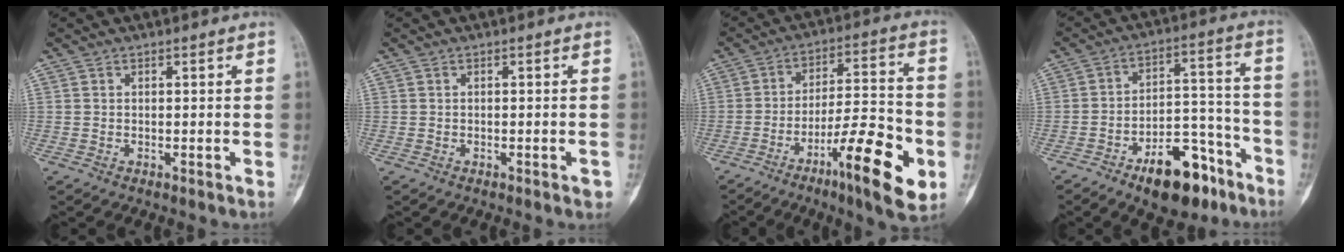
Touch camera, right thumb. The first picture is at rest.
{"total": 1.3, "force": [-0.7, 0.5, 1.0], "torque": [-0.014, 0.004, -0.007]}
{"total": 17.2, "force": [-7.2, 4.0, 15.1], "torque": [-0.229, 0.035, -0.109]}
{"total": 15.4, "force": [-9.6, 7.3, 9.6], "torque": [-0.110, 0.083, -0.144]}